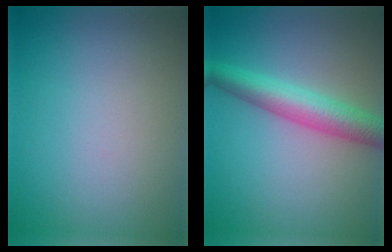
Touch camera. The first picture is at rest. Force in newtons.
{"total": 5.0, "press": 5.0, "slide": 0.1}